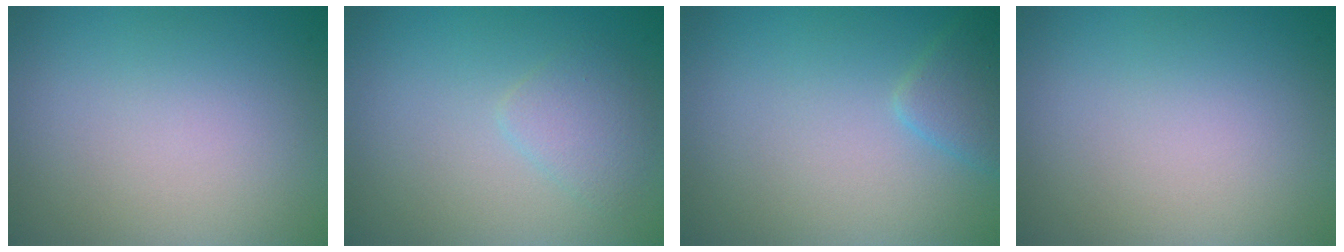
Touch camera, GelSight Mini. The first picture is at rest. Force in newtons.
{"total": 1.9, "press": 1.9, "slide": 0.1}
{"total": 2.1, "press": 2.1, "slide": 0.1}
{"total": 0.0}